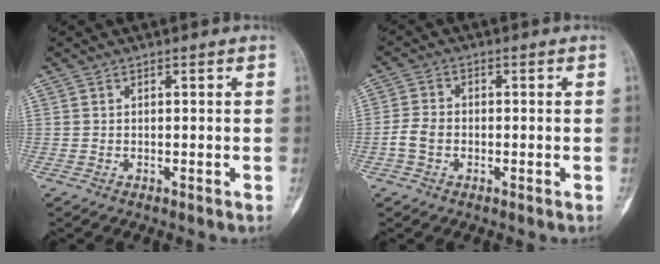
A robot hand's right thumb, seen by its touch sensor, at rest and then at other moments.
{"total": 4.0, "force": [-1.1, 2.9, 2.5], "torque": [-0.053, 0.012, -0.025]}